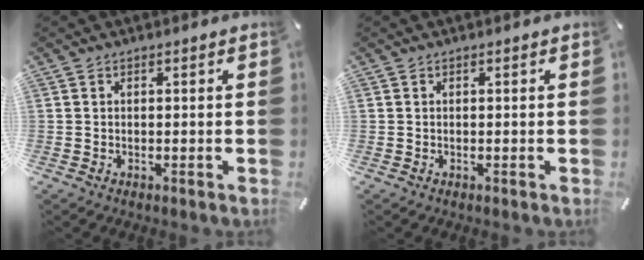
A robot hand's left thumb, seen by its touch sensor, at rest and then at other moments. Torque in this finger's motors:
{"motor_torque": [0.00, 0.00, -0.02, -0.02, 0.00]}